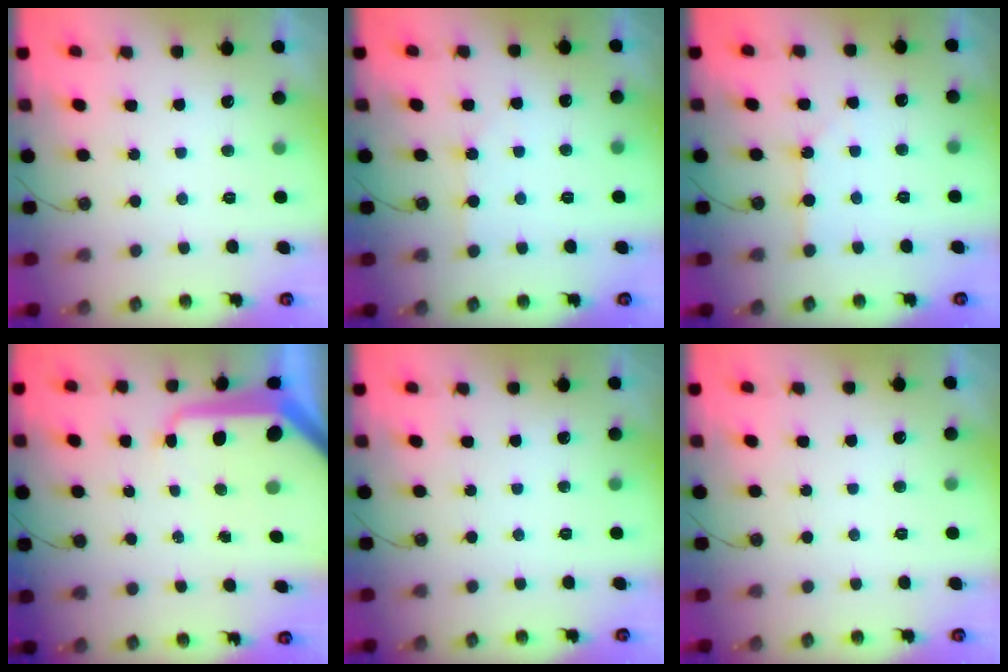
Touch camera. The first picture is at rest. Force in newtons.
{"total": 2.9, "press": 2.8, "slide": 0.5}
{"total": 1.3, "press": 1.3, "slide": 0.2}
{"total": 13.7, "press": 13.6, "slide": 1.4}
{"total": 0.0}
{"total": 0.0}